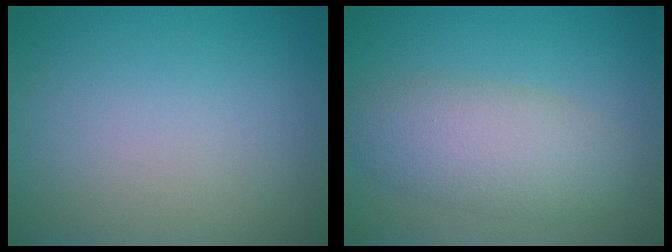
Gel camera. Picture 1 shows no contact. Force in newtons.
{"total": 5.2, "press": 5.2, "slide": 0.1}